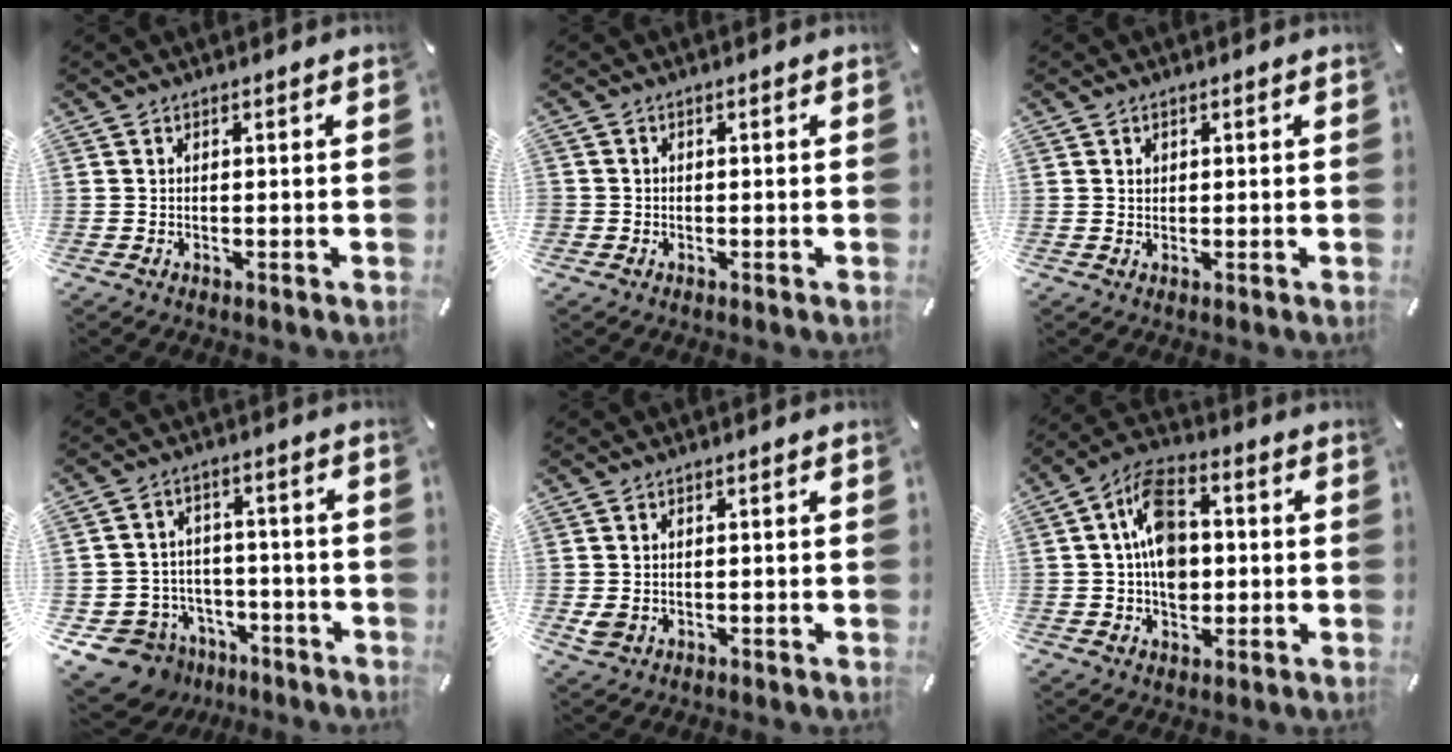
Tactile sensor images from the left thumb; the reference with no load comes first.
{"total": 1.2, "force": [-0.4, 1.2, 0.2], "torque": [-0.001, 0.004, -0.010]}
{"total": 1.1, "force": [0.4, 0.9, 0.3], "torque": [0.001, -0.002, 0.007]}
{"total": 9.8, "force": [-5.7, 7.7, 2.1], "torque": [-0.061, 0.036, -0.098]}
{"total": 2.0, "force": [0.0, 1.8, 1.0], "torque": [-0.025, 0.001, -0.002]}
{"total": 12.0, "force": [0.4, 8.5, 8.5], "torque": [-0.159, 0.012, 0.007]}